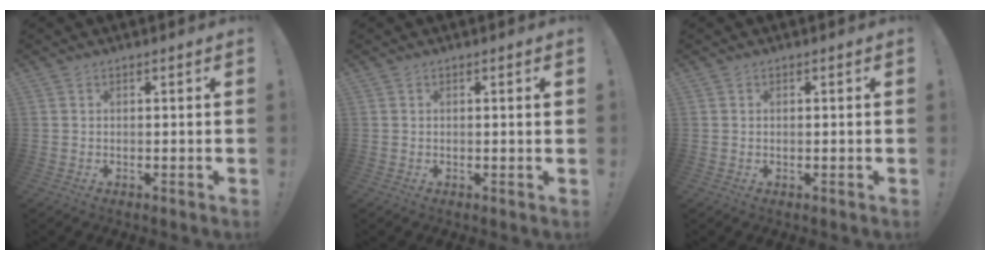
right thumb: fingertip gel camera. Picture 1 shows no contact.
{"total": 1.1, "force": [0.4, -0.1, 1.0], "torque": [-0.013, -0.002, 0.004]}
{"total": 0.0}